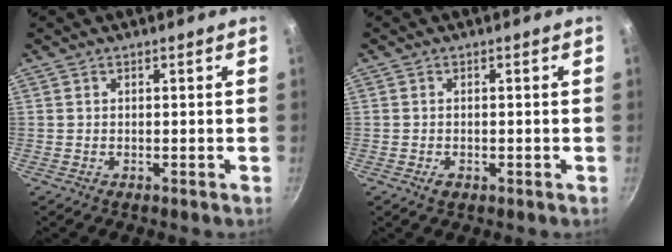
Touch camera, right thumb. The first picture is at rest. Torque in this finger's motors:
{"motor_torque": [-0.72, -0.18, -0.09, 0.01, 0.02]}